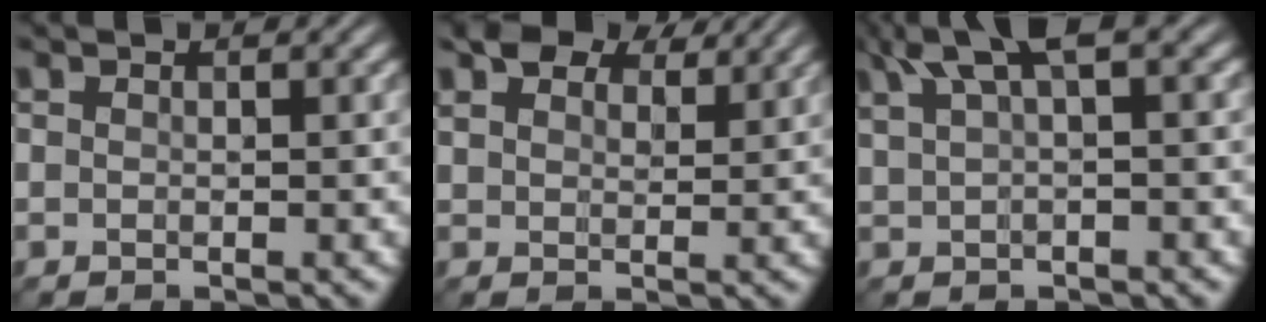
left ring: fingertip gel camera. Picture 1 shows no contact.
{"total": 6.5, "force": [5.1, 2.7, 3.0], "torque": [-0.057, 0.015, 0.075]}
{"total": 4.8, "force": [2.8, 1.1, 3.7], "torque": [-0.067, 0.017, 0.052]}